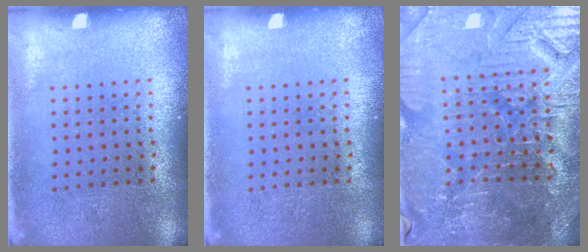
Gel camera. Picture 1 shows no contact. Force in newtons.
{"total": 0.0}
{"total": 4.0, "press": 4.0, "slide": 0.7}